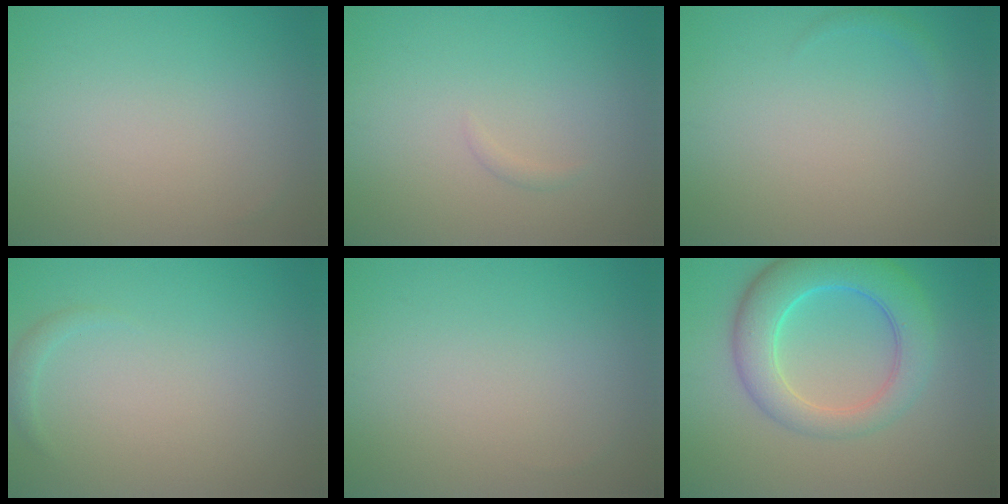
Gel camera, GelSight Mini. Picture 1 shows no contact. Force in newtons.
{"total": 0.5, "press": 0.5, "slide": 0.0}
{"total": 0.6, "press": 0.6, "slide": 0.1}
{"total": 0.8, "press": 0.8, "slide": 0.0}
{"total": 0.0}
{"total": 7.0, "press": 7.0, "slide": 0.2}